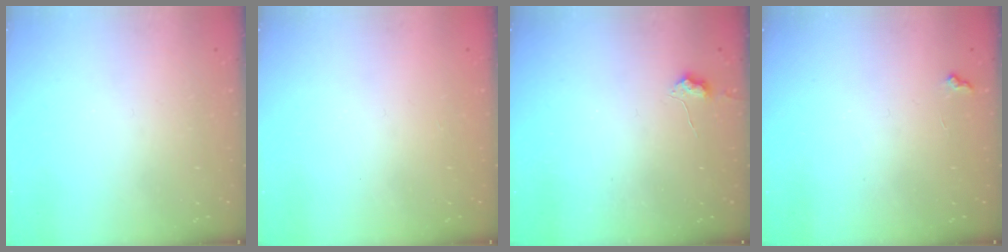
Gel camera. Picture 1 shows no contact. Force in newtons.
{"total": 1.0, "press": 0.9, "slide": 0.4}
{"total": 4.3, "press": 4.3, "slide": 0.7}
{"total": 6.1, "press": 6.1, "slide": 0.7}